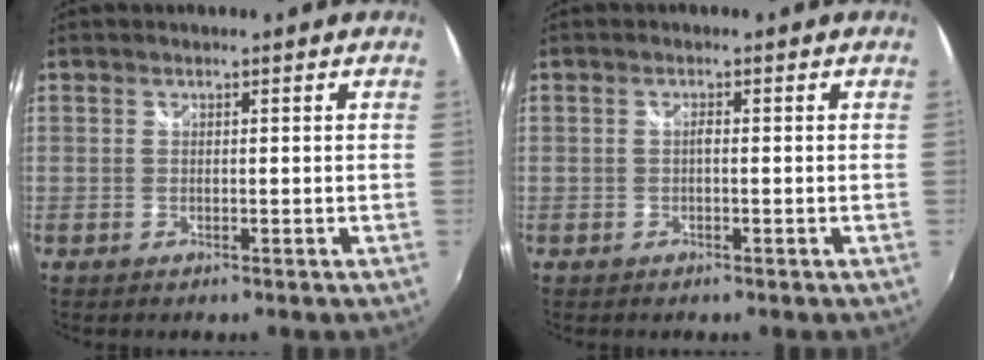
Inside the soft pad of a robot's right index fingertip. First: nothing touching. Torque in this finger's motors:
{"motor_torque": [0.19, -0.08, 0.10, 0.02]}